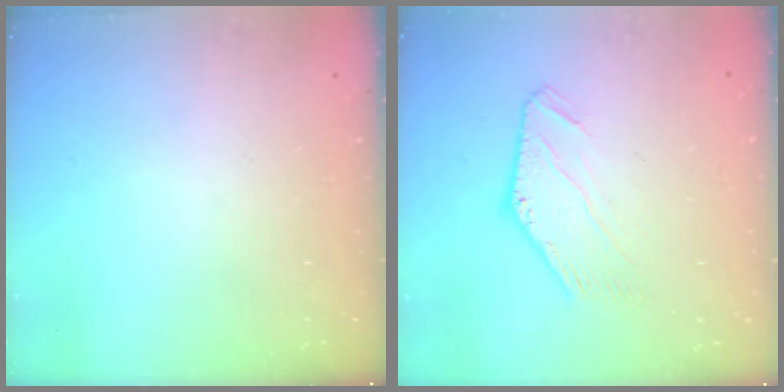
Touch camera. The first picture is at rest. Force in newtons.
{"total": 1.0, "press": 1.0, "slide": 0.2}